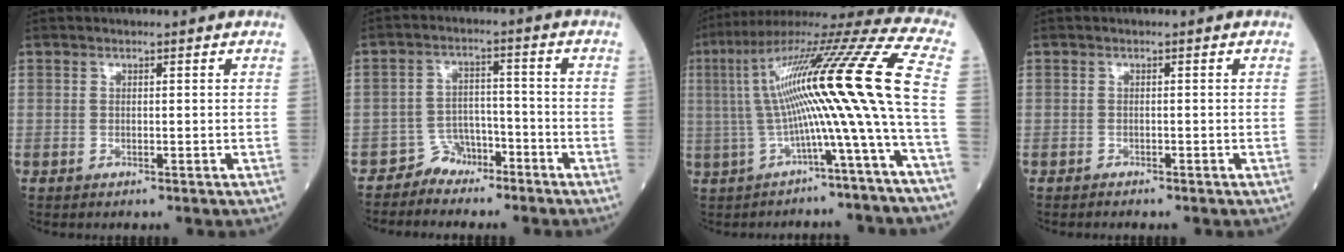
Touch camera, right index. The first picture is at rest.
{"total": 4.3, "force": [-3.5, 2.5, -0.1], "torque": [0.008, 0.011, -0.059]}
{"total": 19.8, "force": [-0.7, -1.1, 19.8], "torque": [-0.335, 0.042, -0.021]}
{"total": 0.6, "force": [-0.6, 0.1, 0.1], "torque": [-0.009, -0.002, -0.012]}